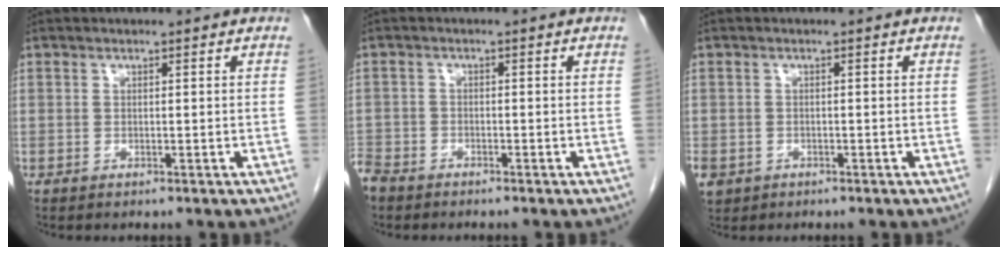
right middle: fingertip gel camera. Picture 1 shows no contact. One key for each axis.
{"total": 3.9, "fx": -3.4, "fy": 1.8, "fz": 0.8, "tx": -0.021, "ty": -0.005, "tz": -0.070}
{"total": 4.5, "fx": -2.2, "fy": 3.7, "fz": 1.5, "tx": -0.042, "ty": -0.002, "tz": -0.032}